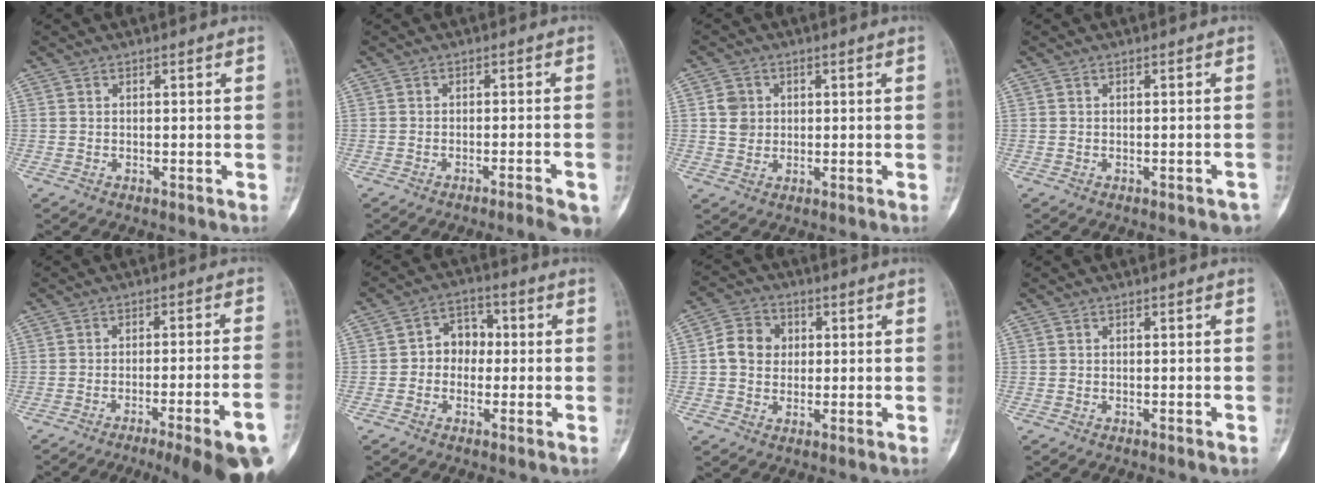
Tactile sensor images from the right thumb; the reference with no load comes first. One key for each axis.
{"total": 6.8, "fx": -4.8, "fy": 0.5, "fz": 4.8, "tx": -0.056, "ty": 0.014, "tz": -0.062}
{"total": 3.8, "fx": 0.6, "fy": 3.5, "fz": 1.3, "tx": 0.000, "ty": 0.001, "tz": 0.010}
{"total": 2.4, "fx": -1.8, "fy": 0.9, "fz": 1.4, "tx": -0.009, "ty": 0.012, "tz": -0.017}
{"total": 16.9, "fx": -10.1, "fy": 1.5, "fz": 13.5, "tx": -0.137, "ty": 0.042, "tz": -0.144}
{"total": 6.3, "fx": -0.3, "fy": 5.1, "fz": 3.7, "tx": -0.023, "ty": 0.024, "tz": -0.019}
{"total": 7.0, "fx": 0.7, "fy": 6.1, "fz": 3.4, "tx": -0.041, "ty": 0.011, "tz": 0.003}
{"total": 0.6, "fx": -0.4, "fy": -0.1, "fz": 0.5, "tx": -0.008, "ty": 0.001, "tz": -0.005}